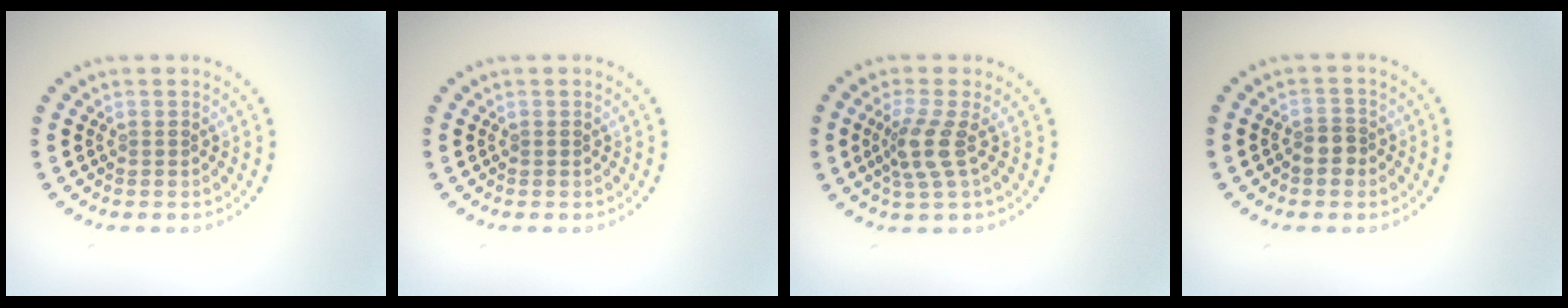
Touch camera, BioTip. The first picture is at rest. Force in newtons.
{"total": 0.0}
{"total": 2.9, "press": 2.2, "slide": 1.9}
{"total": 1.9, "press": 1.7, "slide": 0.8}